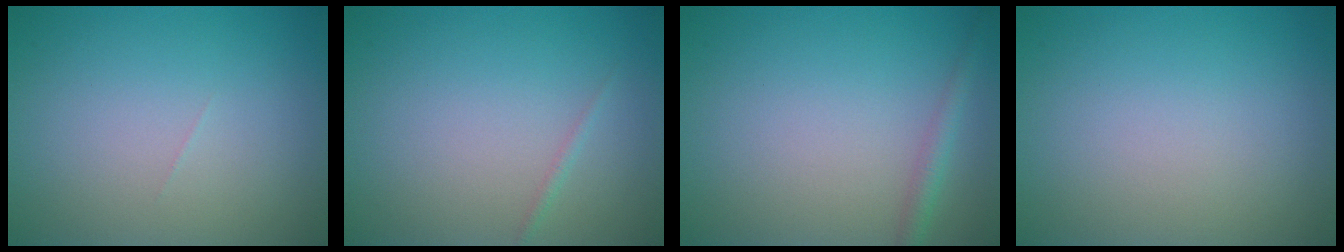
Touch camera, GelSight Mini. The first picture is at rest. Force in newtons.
{"total": 0.6, "press": 0.5, "slide": 0.0}
{"total": 1.6, "press": 1.6, "slide": 0.1}
{"total": 0.0}